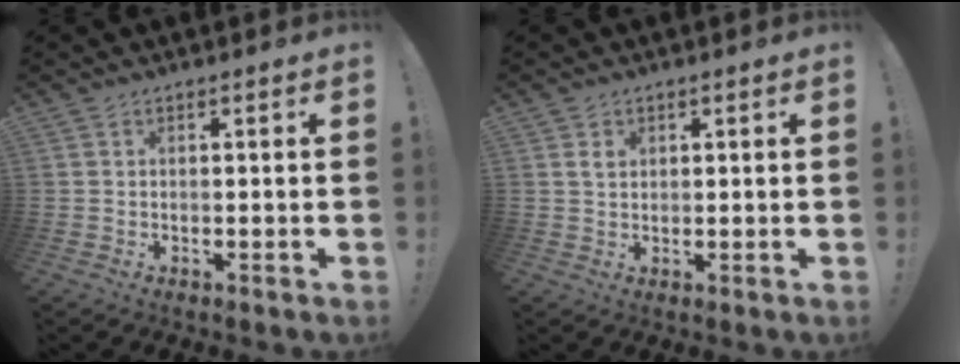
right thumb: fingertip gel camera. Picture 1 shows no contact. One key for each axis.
{"total": 2.7, "fx": 1.1, "fy": 2.1, "fz": 1.3, "tx": -0.015, "ty": 0.000, "tz": 0.017}